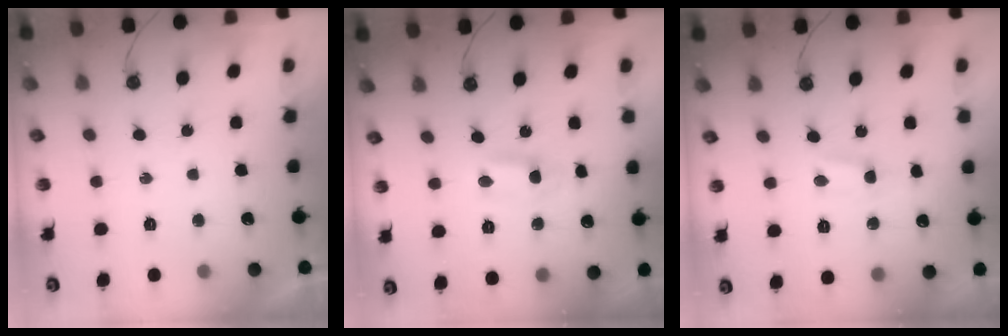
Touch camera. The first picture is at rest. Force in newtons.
{"total": 1.2, "press": 1.0, "slide": 0.8}
{"total": 1.9, "press": 1.9, "slide": 0.2}